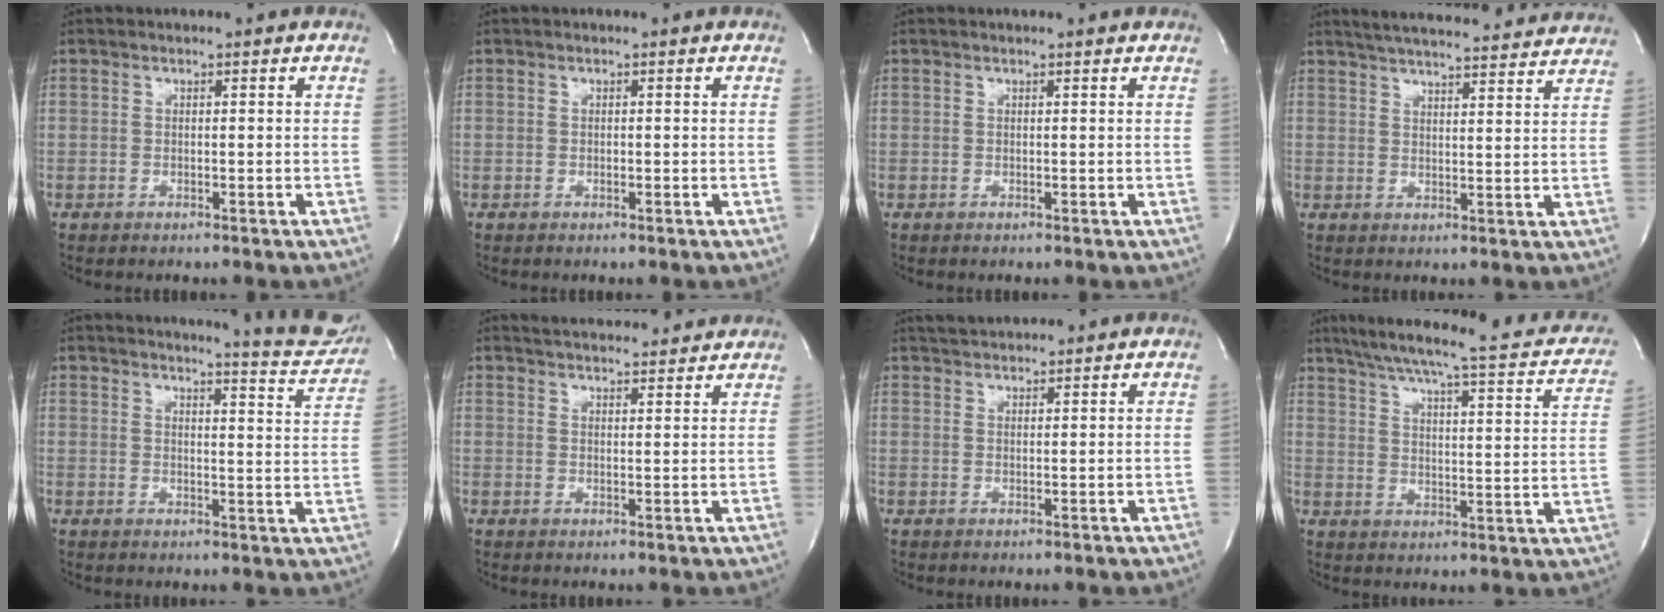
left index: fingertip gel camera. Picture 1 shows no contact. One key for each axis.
{"total": 0.0}
{"total": 1.1, "fx": 1.1, "fy": -0.1, "fz": 0.3, "tx": -0.011, "ty": 0.000, "tz": 0.011}
{"total": 20.6, "fx": 19.2, "fy": 2.4, "fz": 6.9, "tx": -0.109, "ty": 0.002, "tz": 0.243}
{"total": 11.7, "fx": 11.3, "fy": 0.5, "fz": 2.8, "tx": -0.030, "ty": -0.066, "tz": 0.112}
{"total": 9.3, "fx": 8.9, "fy": 1.5, "fz": 2.5, "tx": -0.041, "ty": 0.013, "tz": 0.117}
{"total": 3.6, "fx": 3.4, "fy": 0.7, "fz": 0.9, "tx": -0.021, "ty": 0.023, "tz": 0.062}
{"total": 25.0, "fx": 20.6, "fy": 4.2, "fz": 13.4, "tx": -0.197, "ty": -0.005, "tz": 0.251}